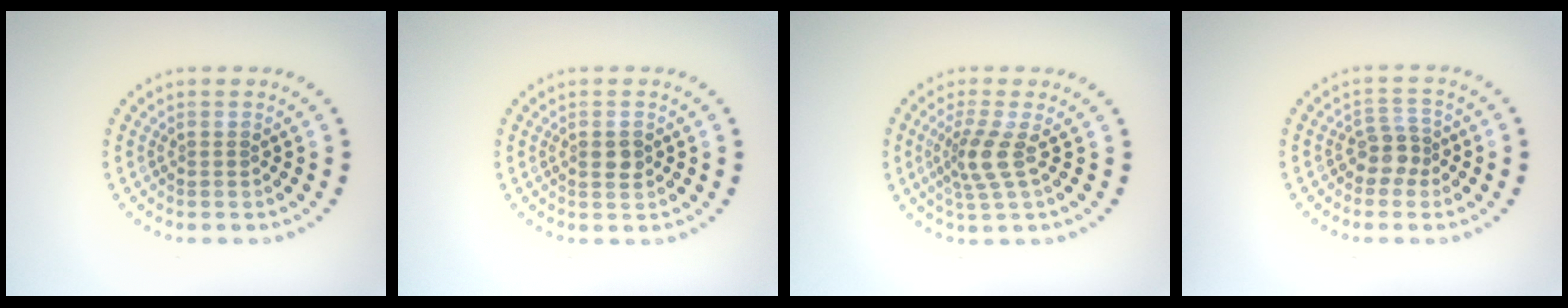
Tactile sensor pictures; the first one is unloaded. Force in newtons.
{"total": 1.4, "press": 1.3, "slide": 0.3}
{"total": 2.8, "press": 2.0, "slide": 1.9}
{"total": 2.3, "press": 1.8, "slide": 1.3}